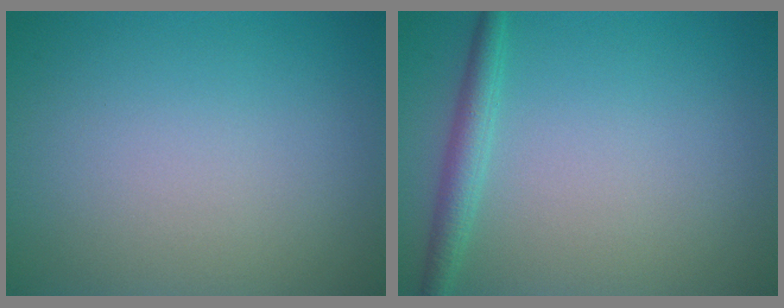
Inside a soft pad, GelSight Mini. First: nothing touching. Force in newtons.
{"total": 2.2, "press": 2.2, "slide": 0.1}